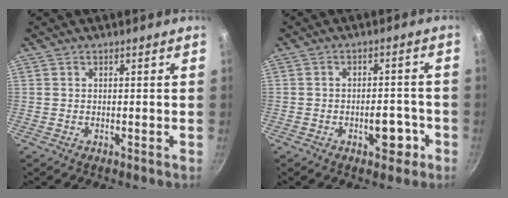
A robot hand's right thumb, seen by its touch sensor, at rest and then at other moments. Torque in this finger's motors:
{"motor_torque": [3.39, 1.63, 1.38, -1.42, 0.37]}